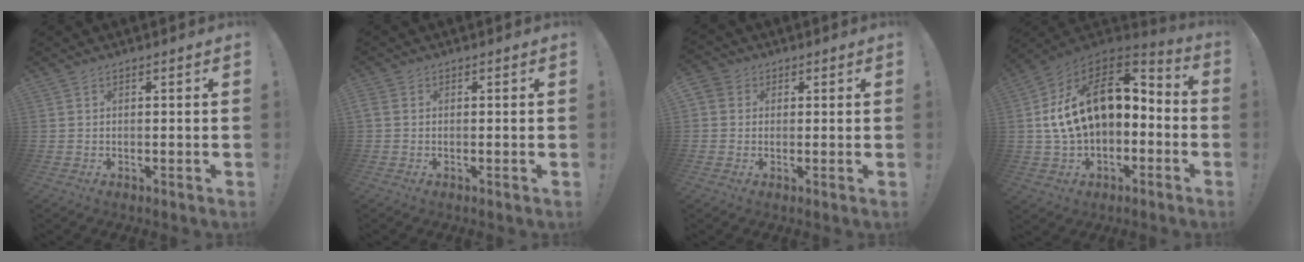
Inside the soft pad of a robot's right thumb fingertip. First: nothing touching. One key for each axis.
{"total": 1.1, "fx": -0.2, "fy": 0.6, "fz": 0.9, "tx": -0.024, "ty": 0.006, "tz": -0.001}
{"total": 3.5, "fx": 0.7, "fy": 3.2, "fz": 1.2, "tx": -0.022, "ty": 0.006, "tz": 0.016}
{"total": 20.2, "fx": 4.3, "fy": 12.6, "fz": 15.2, "tx": -0.247, "ty": 0.001, "tz": 0.087}